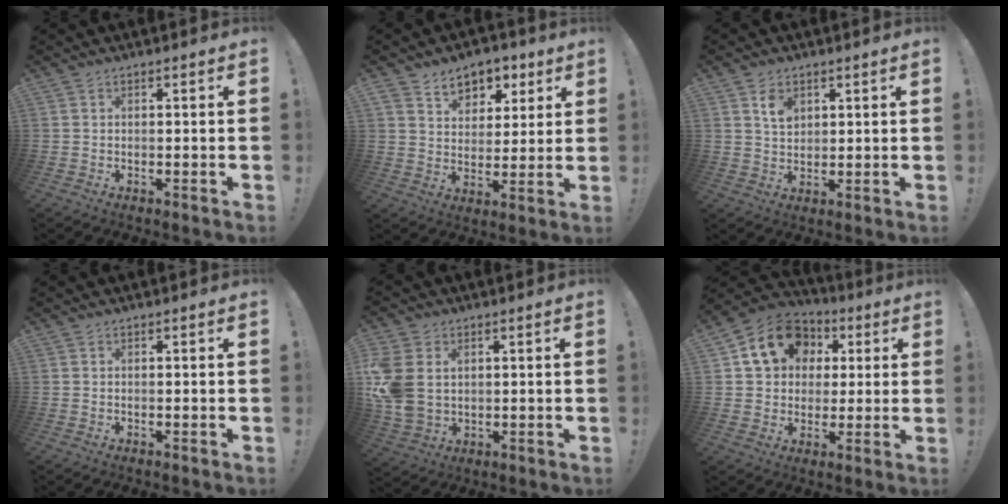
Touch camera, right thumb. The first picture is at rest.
{"total": 8.9, "force": [5.3, 6.6, 2.6], "torque": [-0.032, -0.036, 0.101]}
{"total": 5.2, "force": [2.8, 3.5, 2.7], "torque": [-0.032, -0.014, 0.050]}
{"total": 0.0}
{"total": 10.5, "force": [2.7, 8.0, 6.2], "torque": [-0.121, -0.011, 0.054]}
{"total": 15.8, "force": [5.5, 12.7, 7.7], "torque": [-0.104, -0.013, 0.108]}